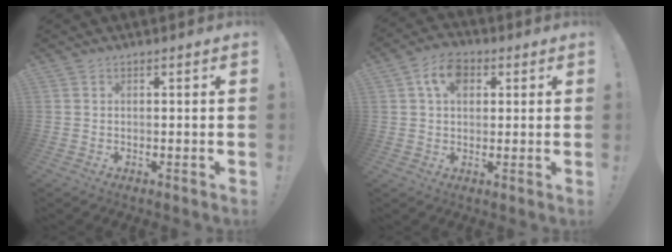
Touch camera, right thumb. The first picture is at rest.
{"total": 8.3, "force": [3.1, 5.6, 5.3], "torque": [-0.088, 0.009, 0.058]}